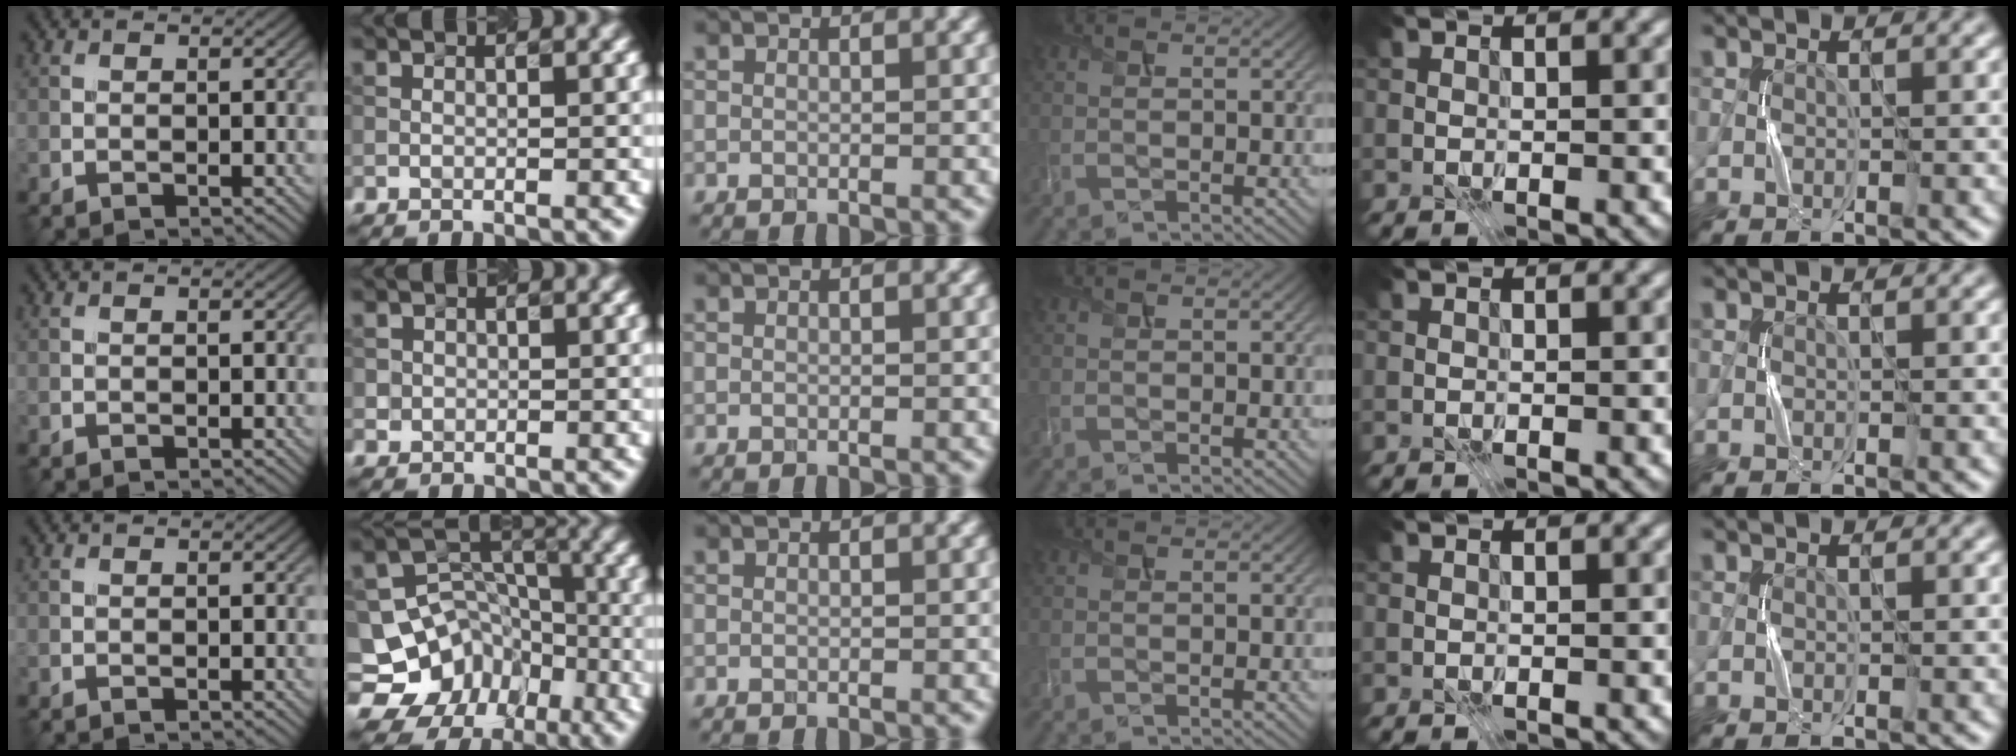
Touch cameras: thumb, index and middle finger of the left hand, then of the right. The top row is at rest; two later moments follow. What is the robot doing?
{"motion": "press", "object": "joystick"}